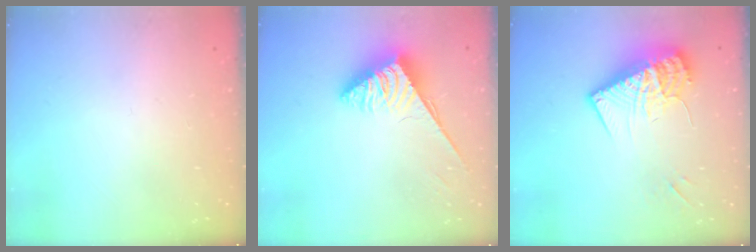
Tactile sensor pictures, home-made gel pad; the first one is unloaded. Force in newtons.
{"total": 3.8, "press": 3.7, "slide": 0.6}
{"total": 18.0, "press": 17.9, "slide": 1.3}